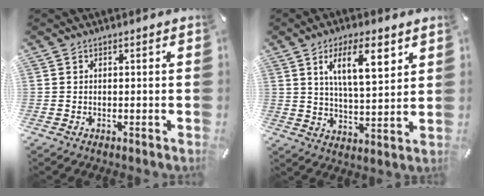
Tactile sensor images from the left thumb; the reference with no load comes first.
{"total": 12.0, "force": [6.0, 4.7, 9.2], "torque": [-0.145, -0.013, 0.097]}